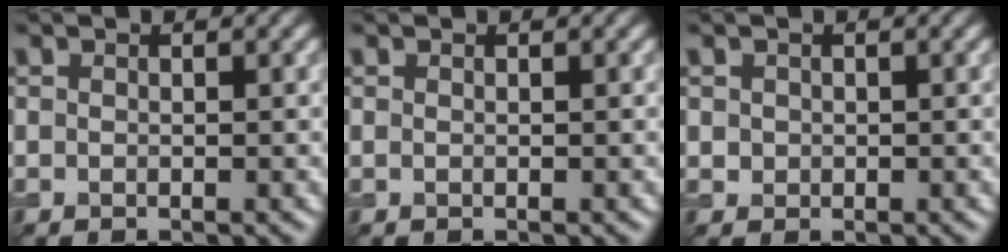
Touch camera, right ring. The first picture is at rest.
{"total": 0.0}
{"total": 0.8, "force": [0.1, 0.8, 0.2], "torque": [0.001, -0.002, 0.002]}